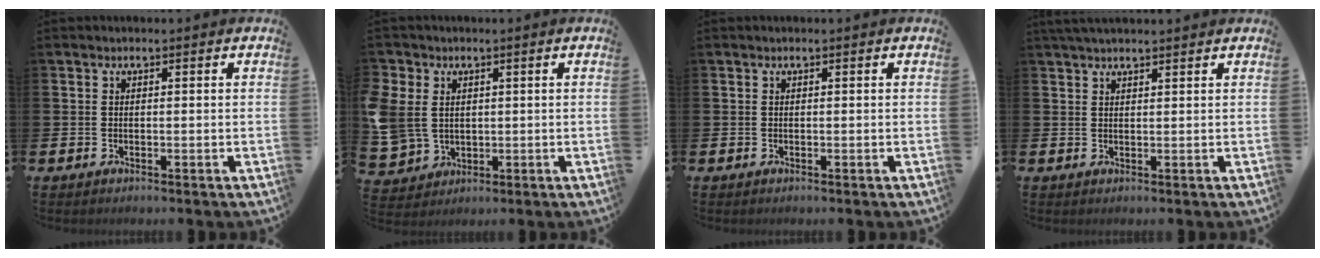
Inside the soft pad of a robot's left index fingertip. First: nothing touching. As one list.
[{"total": 6.5, "force": [2.5, 5.5, 2.4], "torque": [-0.083, 0.007, 0.049]}, {"total": 0.0}, {"total": 2.2, "force": [2.0, 0.3, 0.7], "torque": [-0.017, 0.001, 0.038]}]